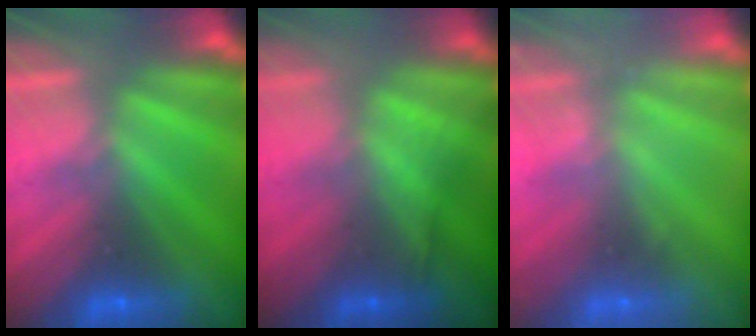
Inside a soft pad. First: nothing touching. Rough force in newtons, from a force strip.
{"total": 1.3}
{"total": 2.1}